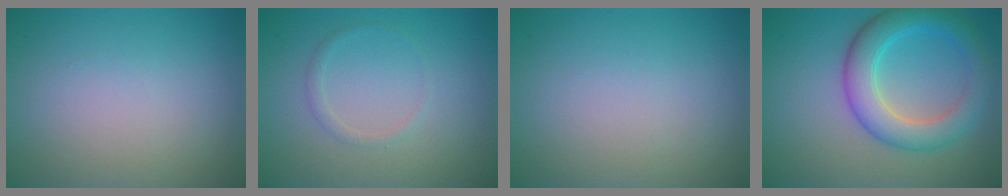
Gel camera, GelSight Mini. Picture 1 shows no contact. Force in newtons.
{"total": 0.9, "press": 0.9, "slide": 0.0}
{"total": 0.0}
{"total": 5.7, "press": 5.7, "slide": 0.1}